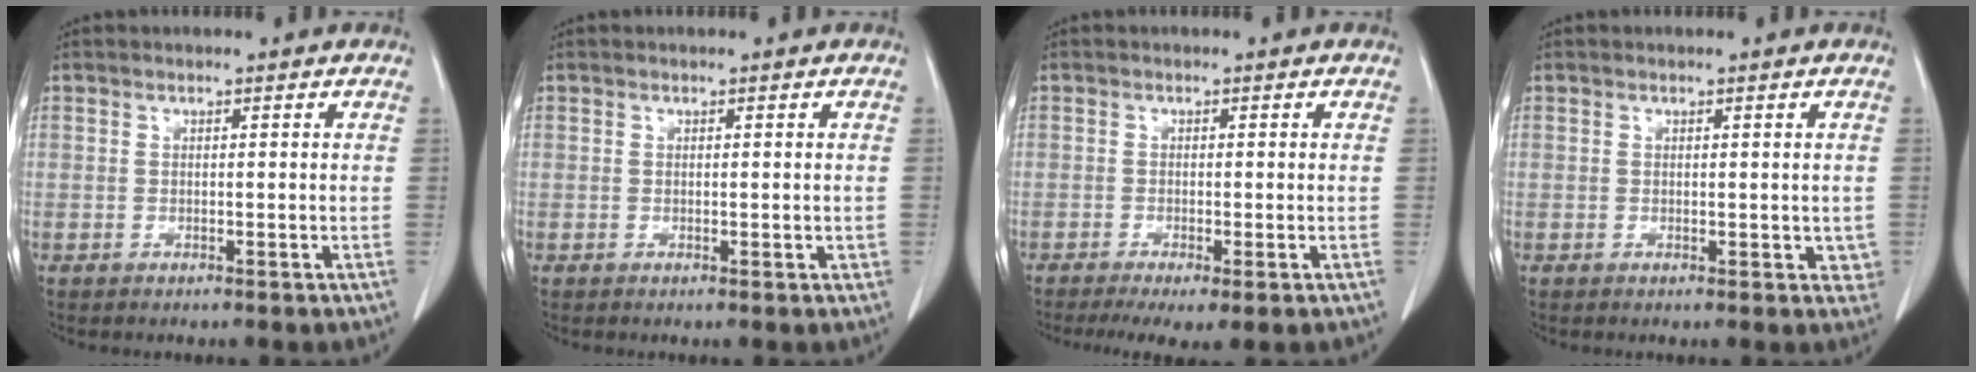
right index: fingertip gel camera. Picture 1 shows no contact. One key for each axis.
{"total": 1.0, "fx": -0.1, "fy": 0.4, "fz": 0.9, "tx": -0.012, "ty": -0.002, "tz": 0.002}
{"total": 6.0, "fx": -4.0, "fy": 1.0, "fz": 4.3, "tx": -0.066, "ty": -0.020, "tz": -0.063}
{"total": 2.7, "fx": 0.0, "fy": 1.6, "fz": 2.1, "tx": -0.007, "ty": -0.002, "tz": 0.002}